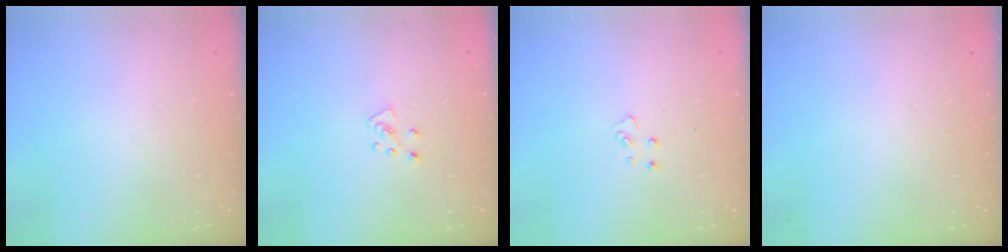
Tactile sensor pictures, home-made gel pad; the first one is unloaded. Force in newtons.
{"total": 5.0, "press": 5.0, "slide": 0.4}
{"total": 3.9, "press": 3.9, "slide": 0.3}
{"total": 0.0}